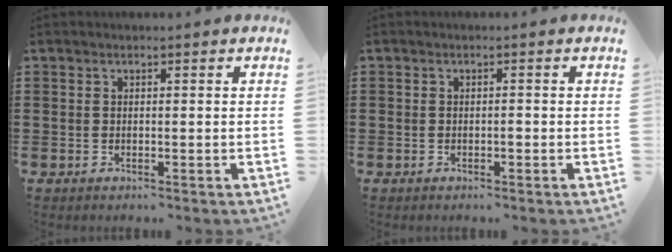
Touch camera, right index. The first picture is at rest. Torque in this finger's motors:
{"motor_torque": [0.30, 0.41, 0.07, 0.01]}